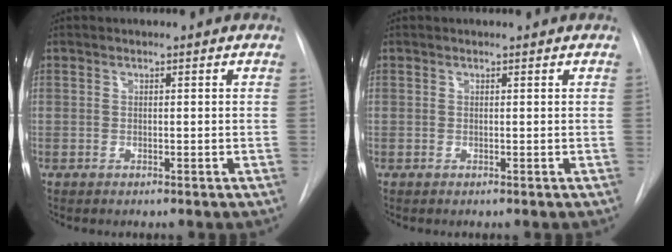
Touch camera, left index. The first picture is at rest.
{"total": 0.0}